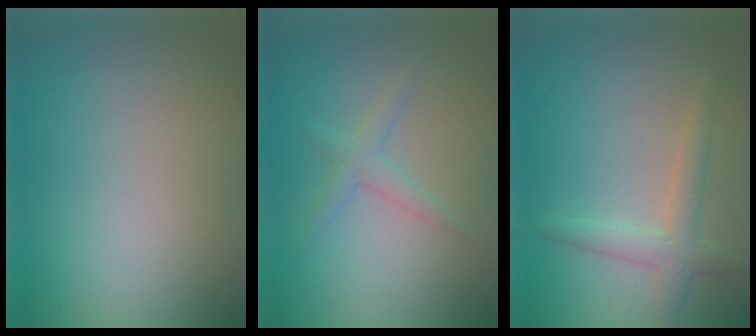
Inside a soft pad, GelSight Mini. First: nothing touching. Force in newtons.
{"total": 1.0, "press": 1.0, "slide": 0.1}
{"total": 2.7, "press": 2.7, "slide": 0.1}